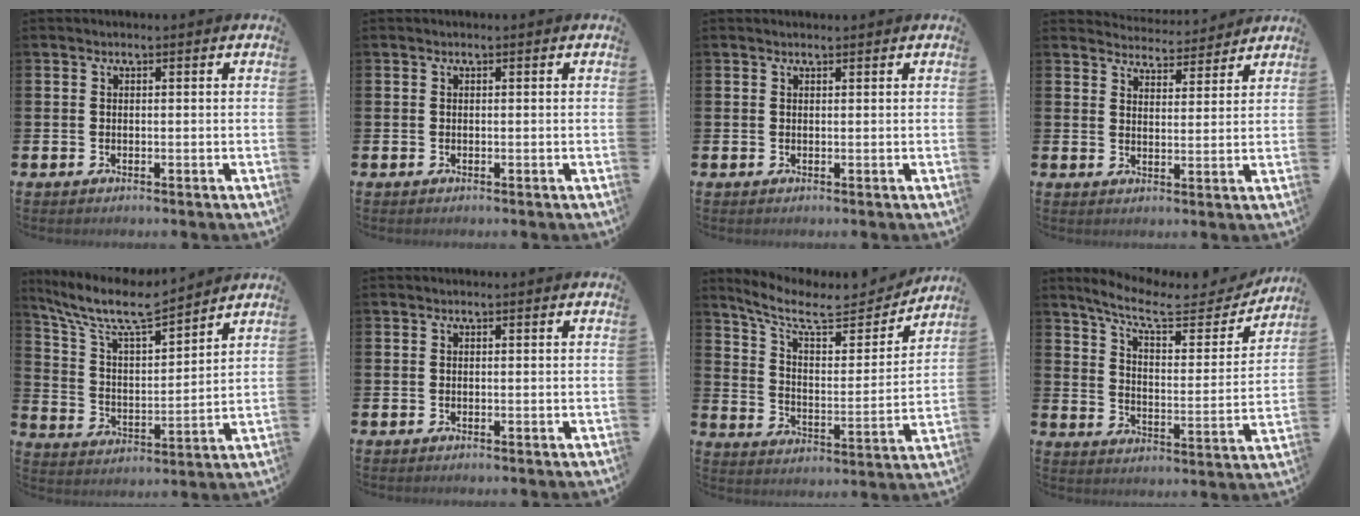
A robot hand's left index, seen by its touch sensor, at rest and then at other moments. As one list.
[{"total": 0.0}, {"total": 0.6, "force": [0.6, 0.1, 0.1], "torque": [0.010, -0.004, 0.009]}, {"total": 4.4, "force": [4.3, 0.7, -0.1], "torque": [-0.008, -0.030, 0.076]}, {"total": 9.6, "force": [8.4, 2.0, 4.2], "torque": [-0.110, -0.048, 0.145]}, {"total": 0.0}, {"total": 9.3, "force": [7.9, 2.9, 3.9], "torque": [-0.096, -0.054, 0.133]}, {"total": 9.9, "force": [8.6, 2.6, 4.2], "torque": [-0.101, -0.050, 0.145]}]